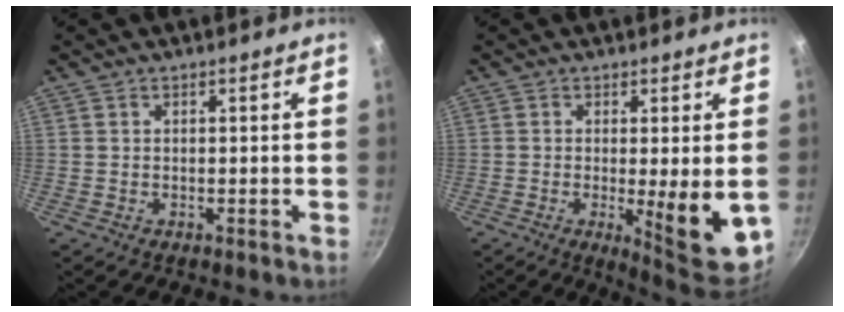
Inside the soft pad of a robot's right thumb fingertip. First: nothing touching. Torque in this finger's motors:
{"motor_torque": [-0.13, 0.44, 0.68, 0.24, 0.08]}